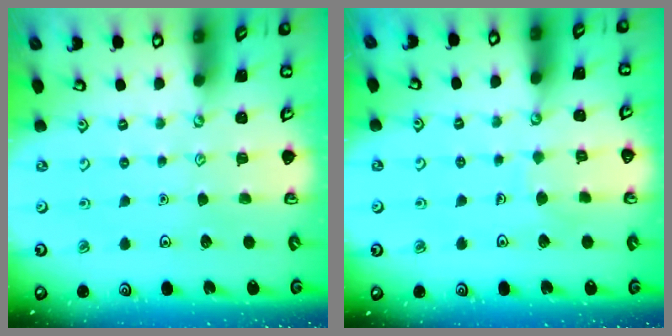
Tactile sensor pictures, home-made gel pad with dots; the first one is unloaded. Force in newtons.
{"total": 5.0, "press": 4.9, "slide": 0.4}